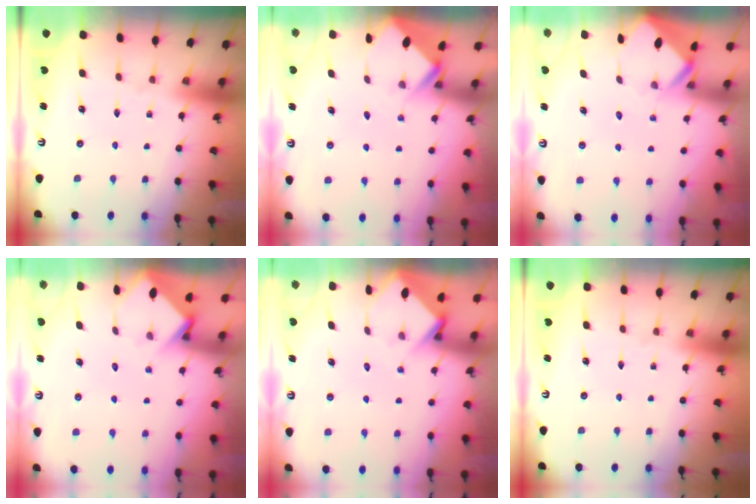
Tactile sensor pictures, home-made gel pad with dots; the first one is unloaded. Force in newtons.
{"total": 2.7, "press": 2.7, "slide": 0.2}
{"total": 2.8, "press": 2.8, "slide": 0.2}
{"total": 3.6, "press": 3.6, "slide": 0.2}
{"total": 3.5, "press": 3.5, "slide": 0.2}
{"total": 0.0}